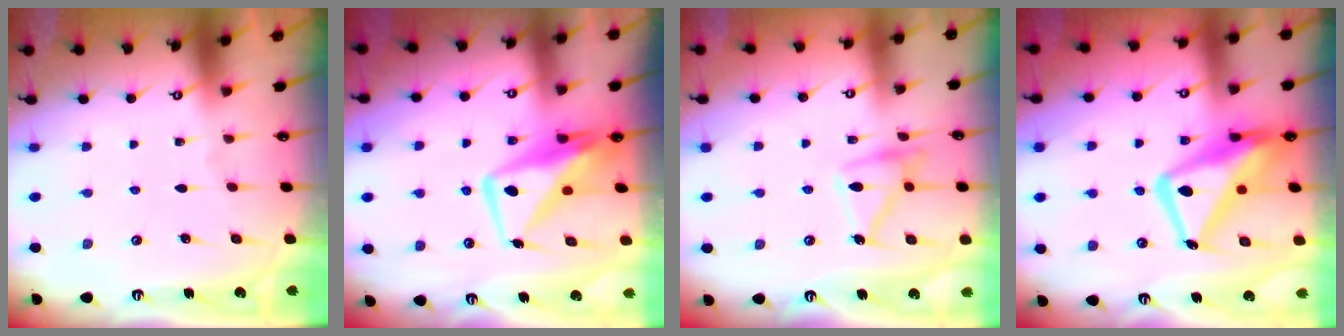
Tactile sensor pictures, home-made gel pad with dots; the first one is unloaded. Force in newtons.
{"total": 11.0, "press": 10.9, "slide": 1.5}
{"total": 14.4, "press": 14.4, "slide": 1.0}
{"total": 17.2, "press": 17.2, "slide": 1.7}